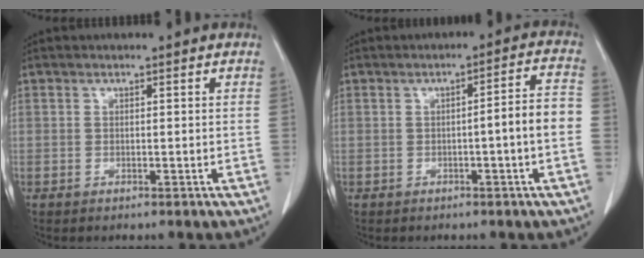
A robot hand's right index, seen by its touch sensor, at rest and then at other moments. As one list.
[{"total": 4.6, "force": [-0.9, -0.4, 4.4], "torque": [-0.059, 0.007, -0.014]}]